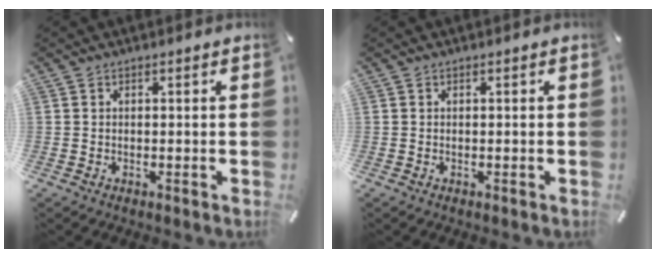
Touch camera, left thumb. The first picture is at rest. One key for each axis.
{"total": 0.0}